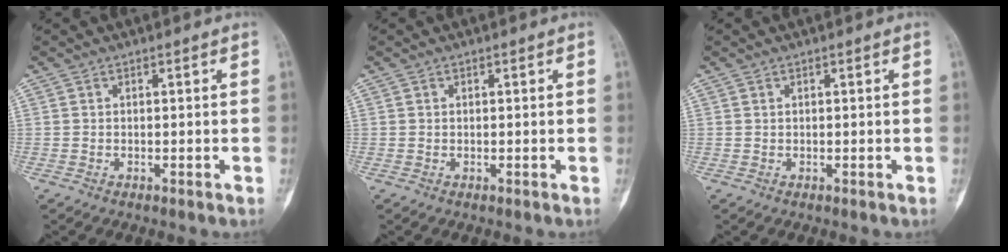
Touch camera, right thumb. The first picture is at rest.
{"total": 0.0}
{"total": 0.0}